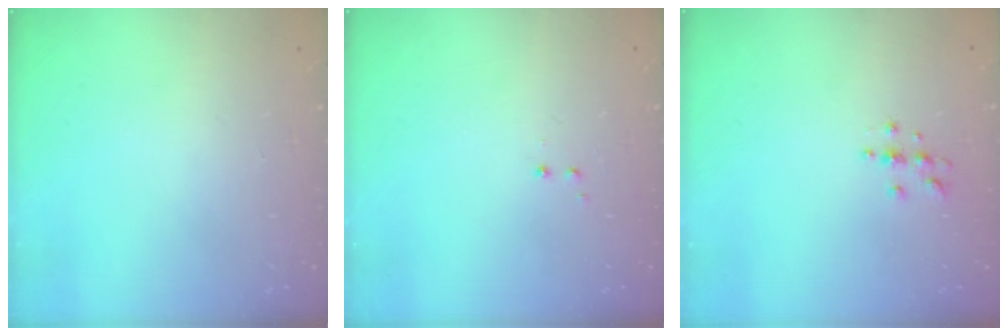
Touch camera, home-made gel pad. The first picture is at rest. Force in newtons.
{"total": 1.2, "press": 1.1, "slide": 0.6}
{"total": 3.7, "press": 3.7, "slide": 0.4}